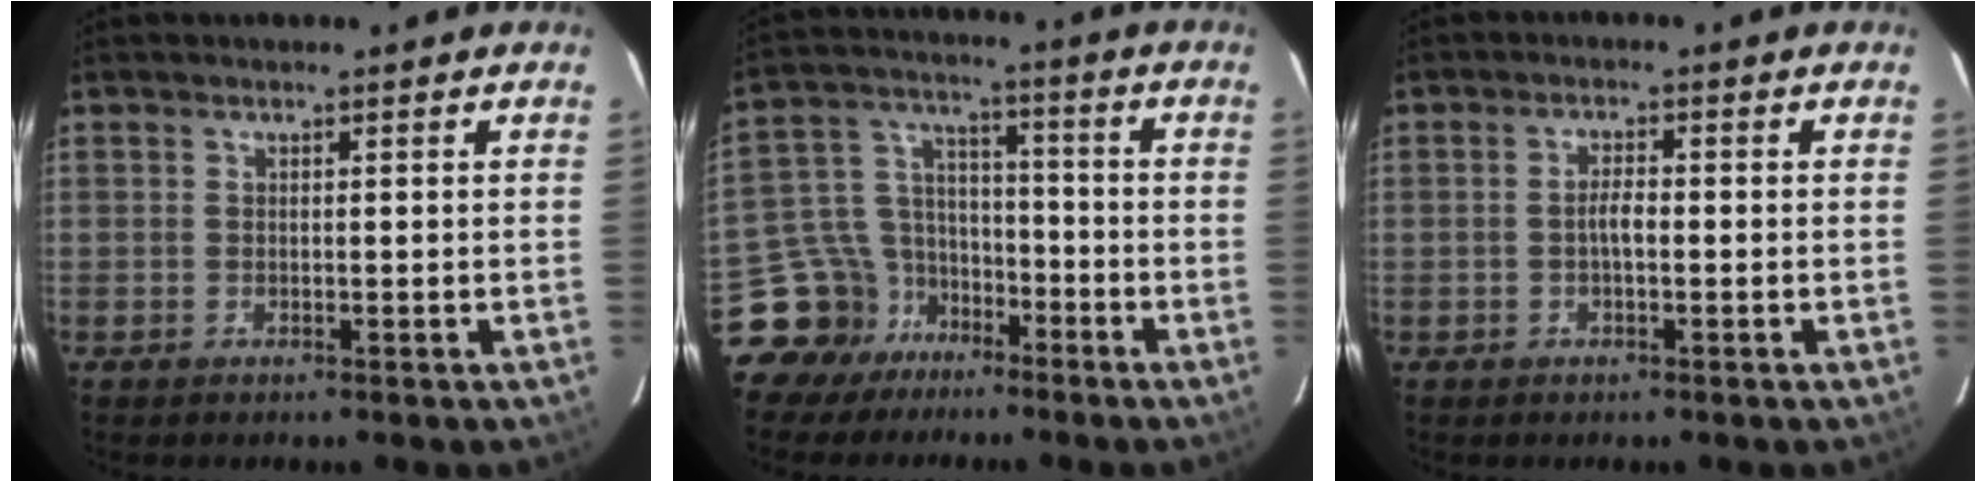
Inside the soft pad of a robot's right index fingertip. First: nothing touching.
{"total": 11.1, "force": [-8.0, 7.7, 0.8], "torque": [-0.038, 0.055, -0.140]}
{"total": 2.3, "force": [-0.5, 0.7, 2.1], "torque": [-0.041, 0.005, -0.010]}